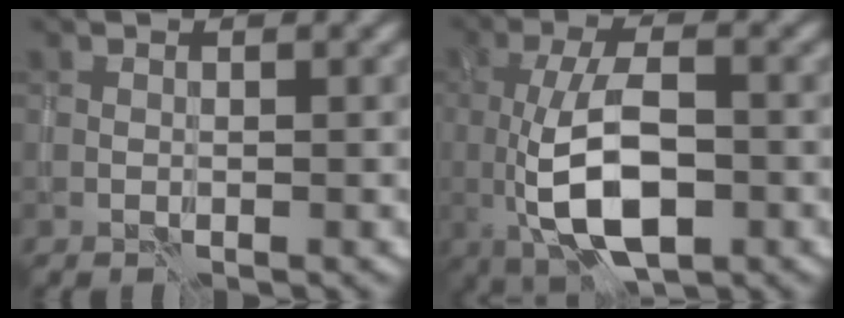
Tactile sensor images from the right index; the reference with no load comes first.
{"total": 8.2, "force": [-1.3, 3.6, 7.3], "torque": [-0.145, -0.005, -0.020]}